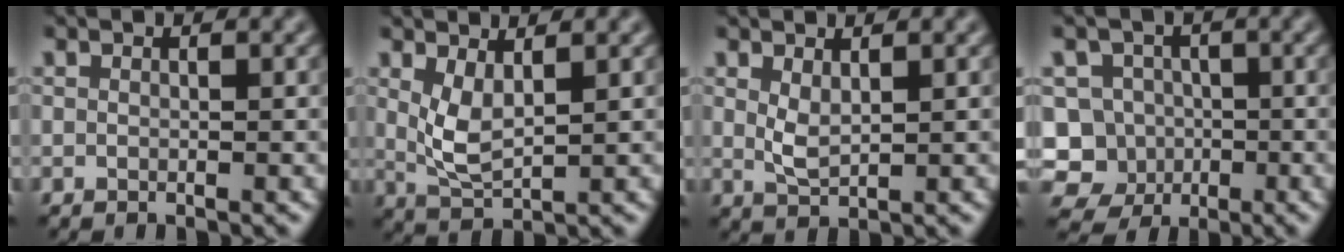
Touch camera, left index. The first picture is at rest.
{"total": 3.0, "force": [1.2, 1.1, 2.5], "torque": [-0.060, -0.009, 0.030]}
{"total": 1.9, "force": [0.8, 0.7, 1.5], "torque": [-0.038, -0.002, 0.019]}
{"total": 8.0, "force": [-2.6, 7.3, 2.0], "torque": [-0.025, 0.012, -0.070]}